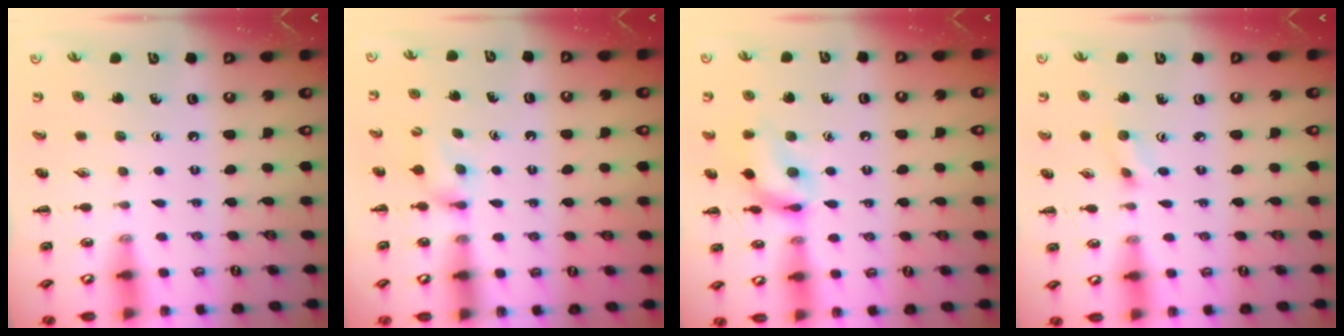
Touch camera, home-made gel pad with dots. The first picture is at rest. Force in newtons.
{"total": 6.6, "press": 6.3, "slide": 1.8}
{"total": 13.6, "press": 13.5, "slide": 1.5}
{"total": 3.1, "press": 2.9, "slide": 1.1}